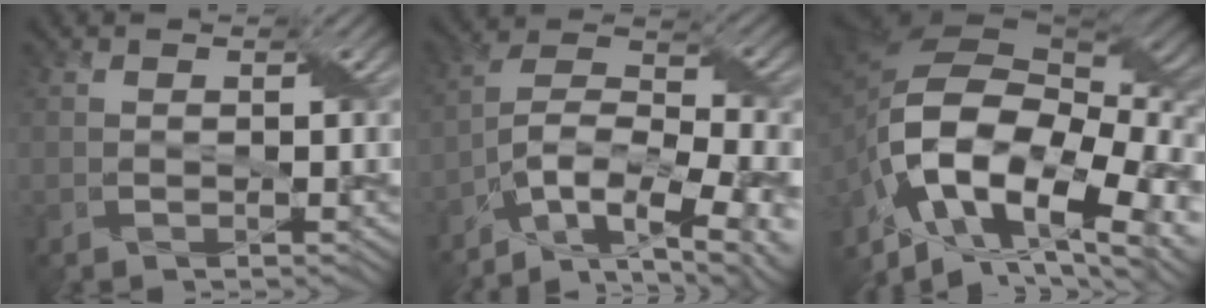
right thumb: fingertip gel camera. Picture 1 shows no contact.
{"total": 13.9, "force": [-7.8, 6.0, 9.9], "torque": [-0.192, -0.012, -0.140]}
{"total": 17.9, "force": [-6.1, 10.0, 13.5], "torque": [-0.283, -0.019, -0.106]}